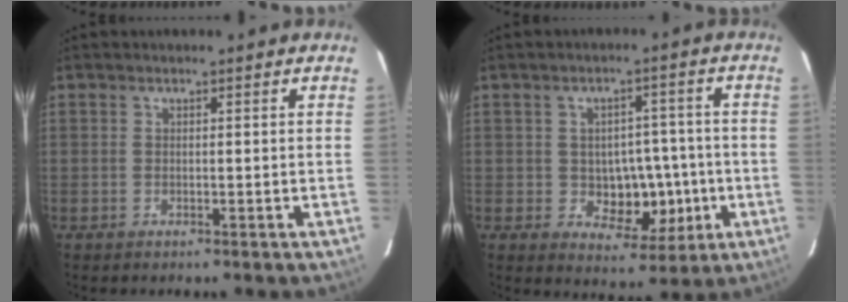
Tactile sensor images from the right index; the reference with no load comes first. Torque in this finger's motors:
{"motor_torque": [0.24, -0.14, 0.12, 0.03]}